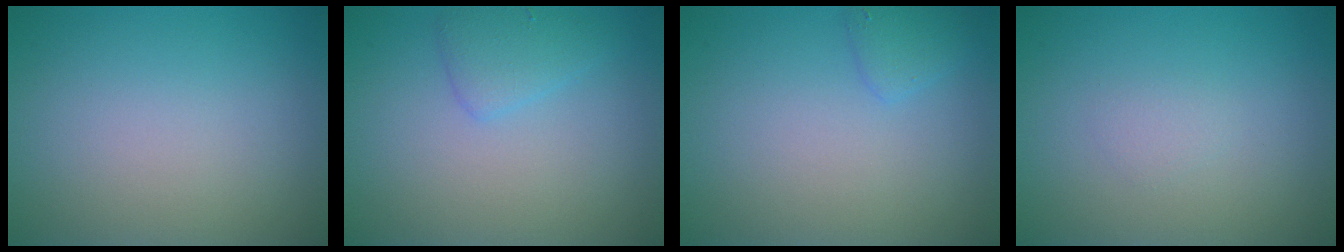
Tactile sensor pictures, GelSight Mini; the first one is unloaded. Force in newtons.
{"total": 1.8, "press": 1.8, "slide": 0.2}
{"total": 1.3, "press": 1.3, "slide": 0.1}
{"total": 0.7, "press": 0.7, "slide": 0.1}